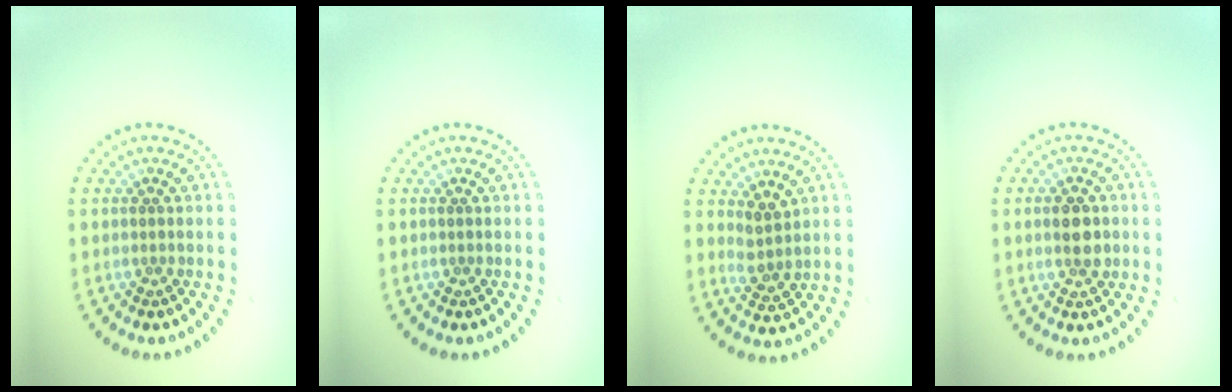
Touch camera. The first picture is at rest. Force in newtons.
{"total": 0.0}
{"total": 2.1, "press": 1.8, "slide": 1.2}
{"total": 2.8, "press": 2.8, "slide": 0.1}